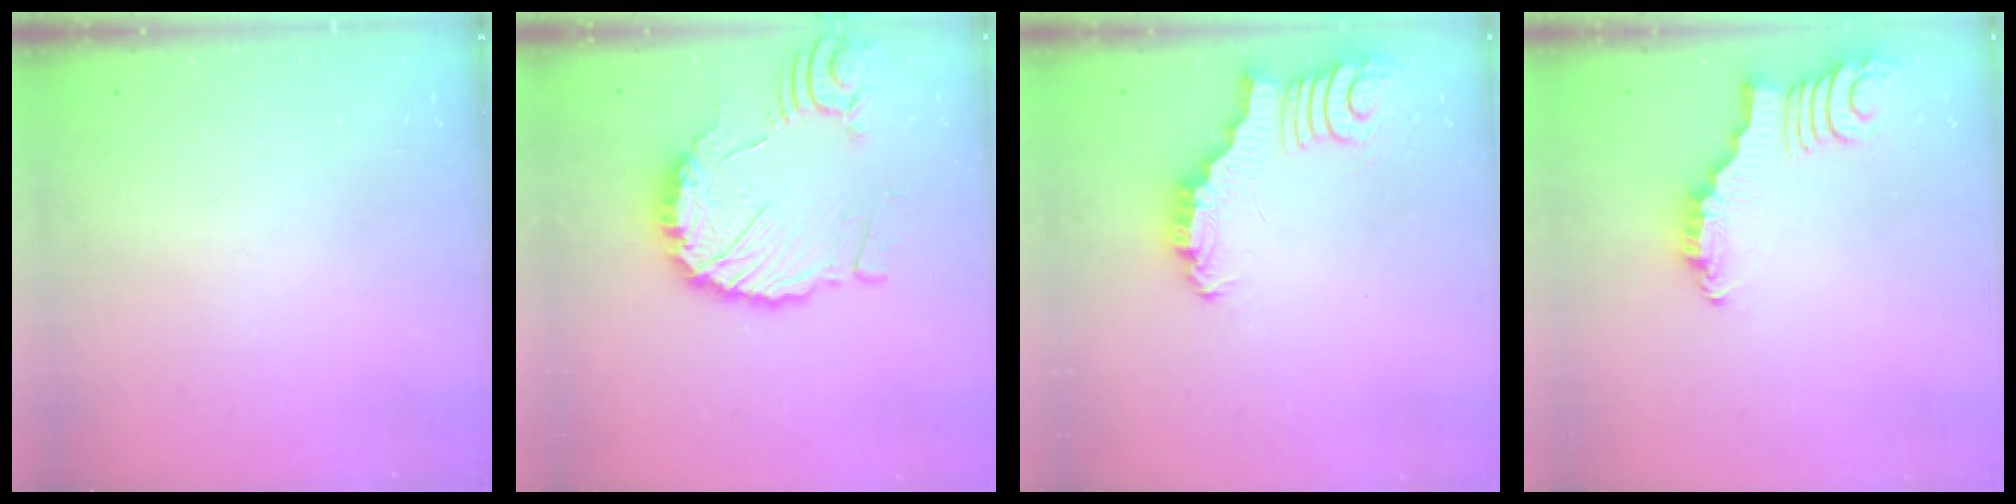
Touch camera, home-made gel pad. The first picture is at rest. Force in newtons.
{"total": 11.9, "press": 11.8, "slide": 1.3}
{"total": 2.8, "press": 2.8, "slide": 0.3}
{"total": 2.6, "press": 2.6, "slide": 0.3}